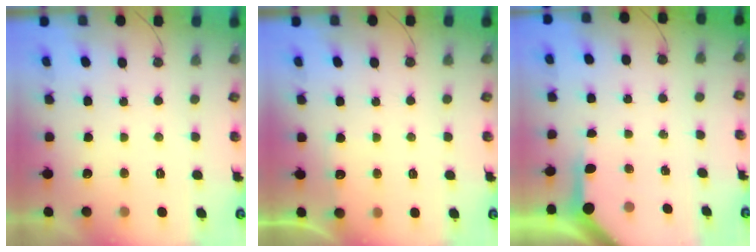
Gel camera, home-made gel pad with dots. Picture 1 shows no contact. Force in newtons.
{"total": 3.8, "press": 3.8, "slide": 0.6}
{"total": 4.4, "press": 4.4, "slide": 0.3}